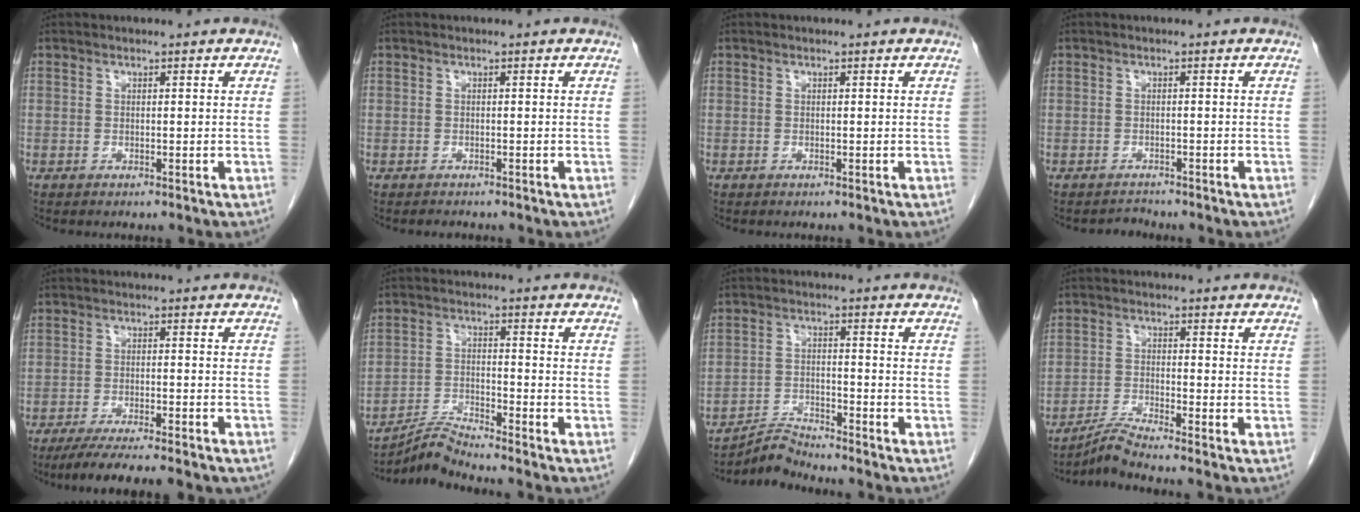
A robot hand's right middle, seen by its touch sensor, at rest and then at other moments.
{"total": 0.9, "force": [-0.8, 0.3, 0.1], "torque": [-0.008, -0.002, -0.012]}
{"total": 0.0}
{"total": 1.2, "force": [-1.1, 0.2, -0.5], "torque": [0.008, -0.006, -0.018]}
{"total": 11.7, "force": [-9.9, 1.3, 6.1], "torque": [-0.083, -0.016, -0.140]}
{"total": 5.1, "force": [-4.9, -1.5, 0.3], "torque": [-0.015, -0.013, -0.092]}
{"total": 4.5, "force": [-4.4, -0.6, -0.7], "torque": [0.009, -0.009, -0.079]}
{"total": 4.3, "force": [-3.8, -1.6, 0.9], "torque": [-0.025, -0.022, -0.076]}